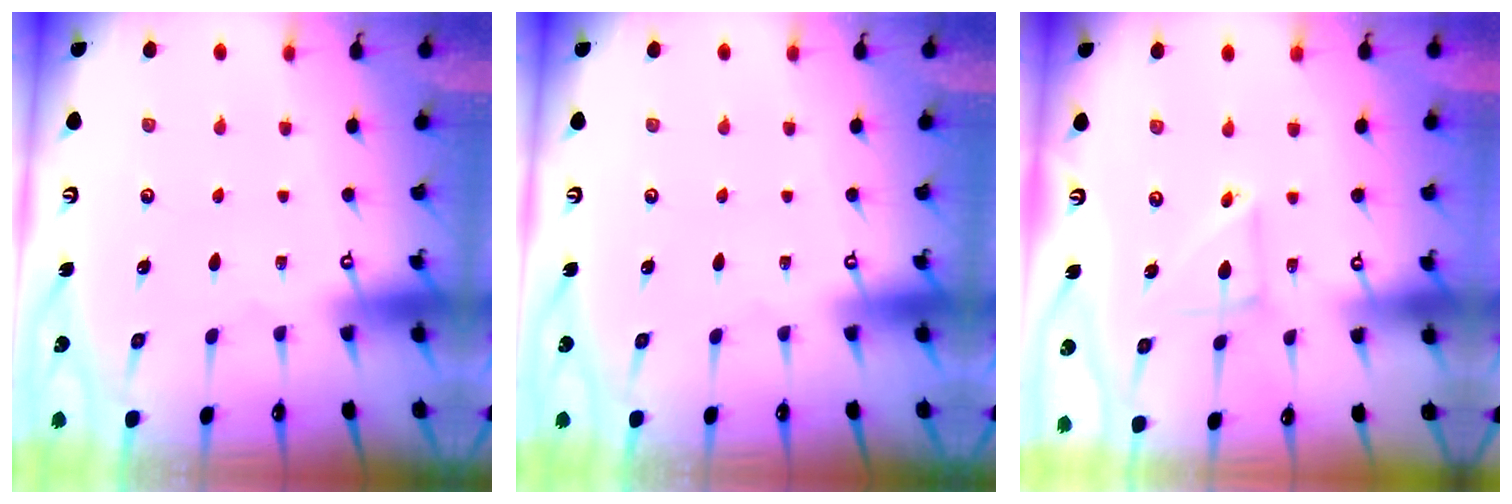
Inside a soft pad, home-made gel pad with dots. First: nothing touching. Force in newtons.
{"total": 0.0}
{"total": 6.9, "press": 6.9, "slide": 0.5}